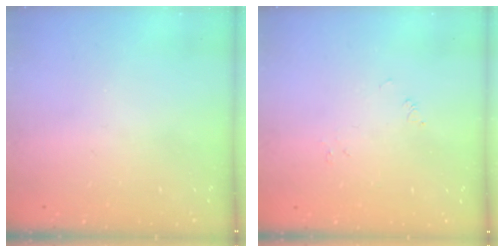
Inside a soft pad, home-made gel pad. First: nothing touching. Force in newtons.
{"total": 0.0}